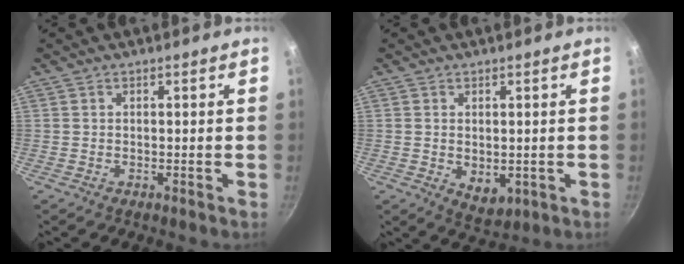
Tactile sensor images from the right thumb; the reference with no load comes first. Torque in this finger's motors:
{"motor_torque": [-0.18, 0.33, -0.43, 0.16, -0.05]}